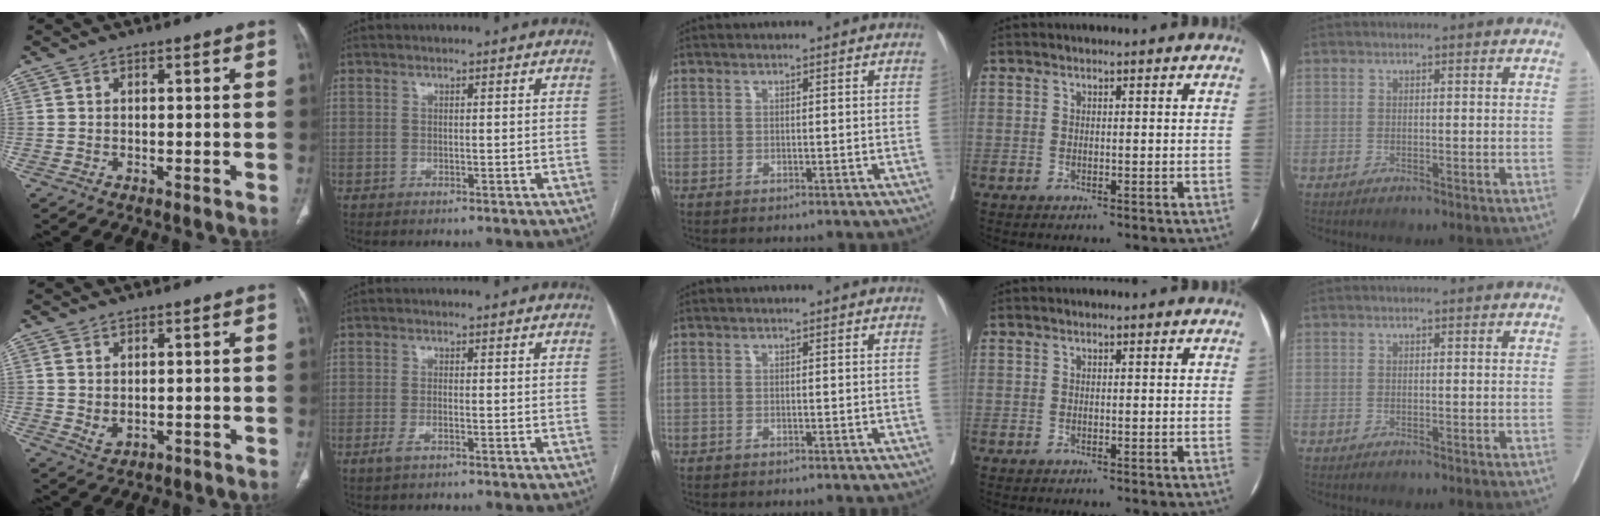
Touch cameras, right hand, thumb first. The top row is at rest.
{"thumb": {"total": 2.2, "force": [0.3, 1.6, 1.6], "torque": [-0.027, -0.008, 0.014]}, "index": {"total": 1.8, "force": [-1.0, 0.4, 1.4], "torque": [-0.031, -0.002, -0.020]}}